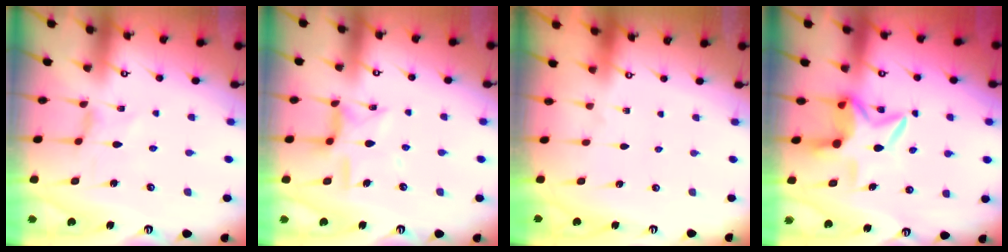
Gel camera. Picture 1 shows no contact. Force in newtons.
{"total": 10.4, "press": 10.4, "slide": 1.0}
{"total": 0.0}
{"total": 8.9, "press": 8.9, "slide": 0.8}